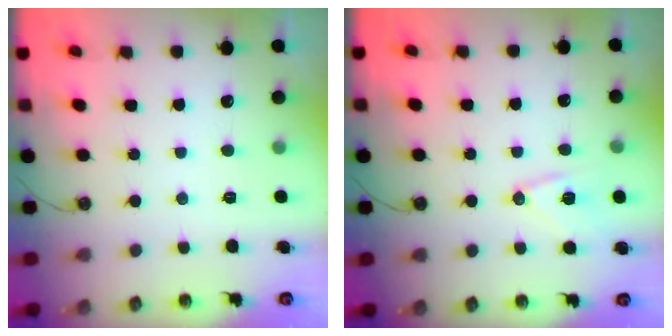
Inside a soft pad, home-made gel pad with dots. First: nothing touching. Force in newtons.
{"total": 10.8, "press": 10.8, "slide": 0.8}